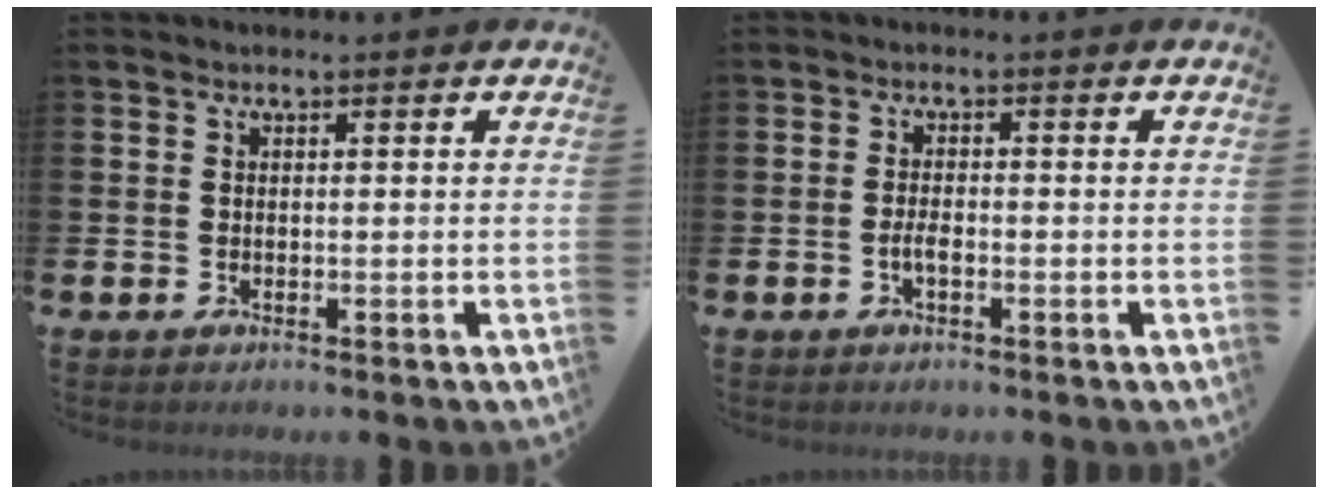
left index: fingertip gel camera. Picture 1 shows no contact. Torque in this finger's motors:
{"motor_torque": [0.59, 0.42, 0.12, 0.06]}